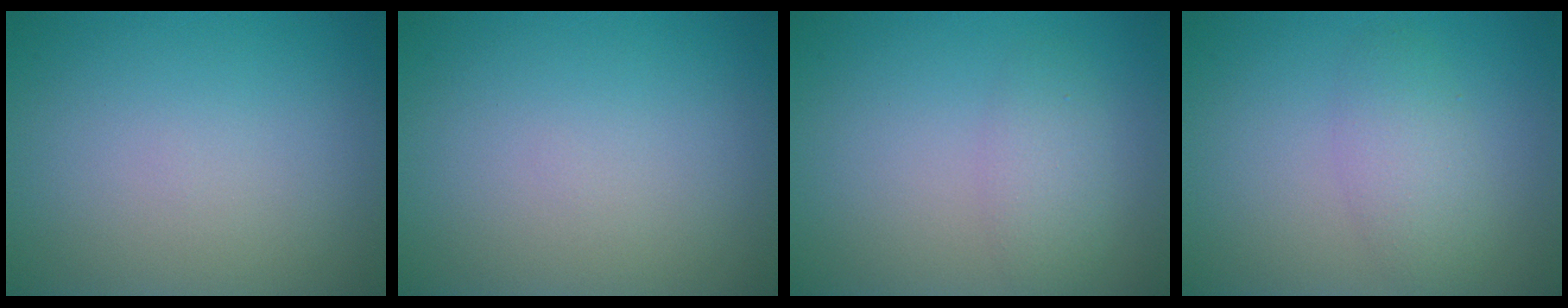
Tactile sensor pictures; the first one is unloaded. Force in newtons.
{"total": 0.0}
{"total": 2.2, "press": 2.2, "slide": 0.1}
{"total": 2.8, "press": 2.8, "slide": 0.1}